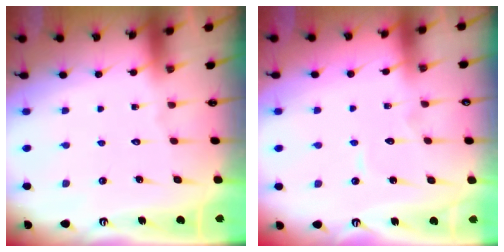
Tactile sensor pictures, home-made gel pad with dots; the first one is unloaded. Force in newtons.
{"total": 4.7, "press": 4.7, "slide": 0.5}